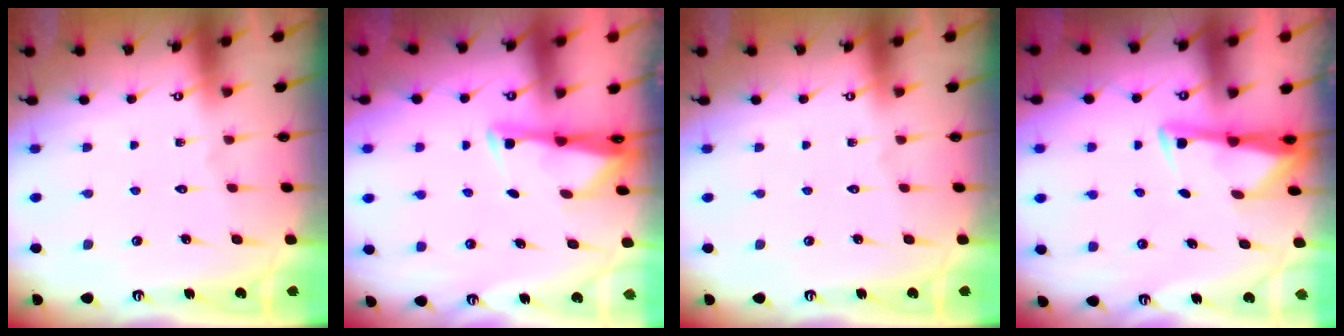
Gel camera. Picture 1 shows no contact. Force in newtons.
{"total": 2.6, "press": 2.6, "slide": 0.4}
{"total": 0.0}
{"total": 3.2, "press": 3.2, "slide": 0.4}